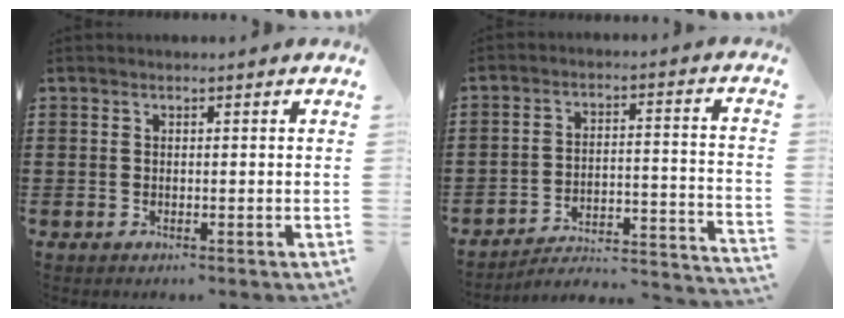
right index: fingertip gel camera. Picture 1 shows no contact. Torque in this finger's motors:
{"motor_torque": [-0.02, 0.69, -1.05, -0.21]}